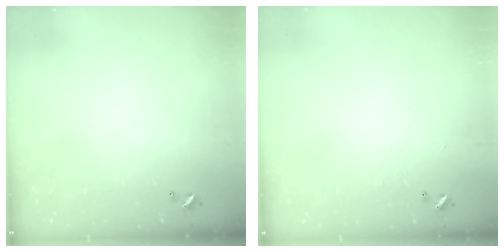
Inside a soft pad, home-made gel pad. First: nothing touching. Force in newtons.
{"total": 2.1, "press": 2.1, "slide": 0.6}